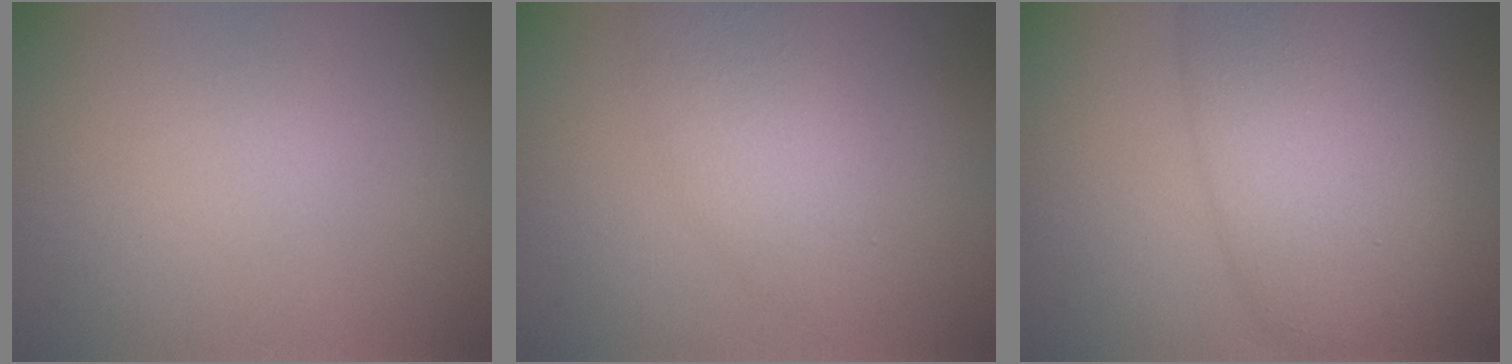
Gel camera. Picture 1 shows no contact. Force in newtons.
{"total": 3.4, "press": 3.3, "slide": 0.1}
{"total": 10.1, "press": 10.1, "slide": 0.3}